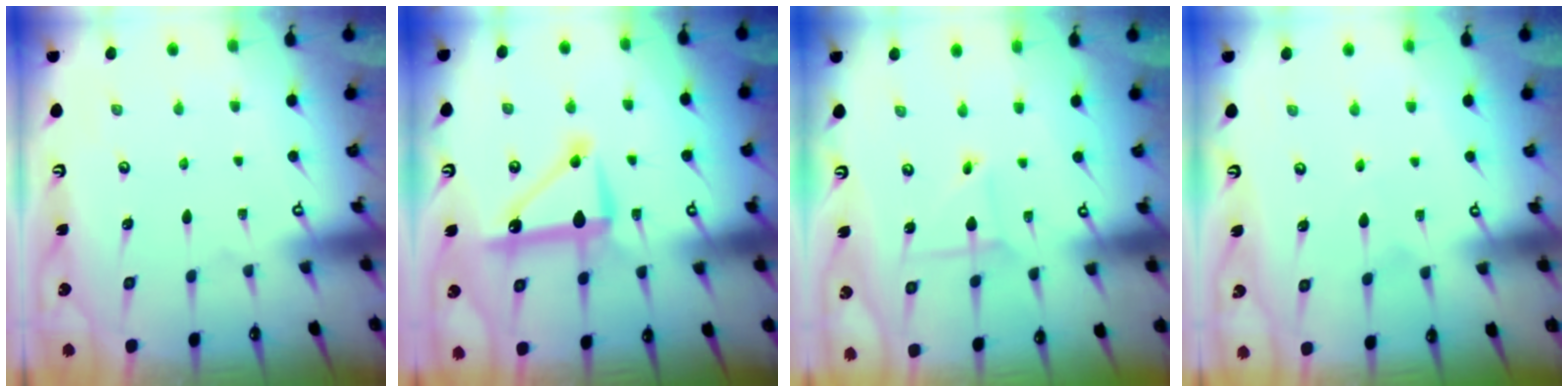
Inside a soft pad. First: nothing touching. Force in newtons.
{"total": 11.4, "press": 11.4, "slide": 0.8}
{"total": 2.2, "press": 2.2, "slide": 0.0}
{"total": 3.1, "press": 3.1, "slide": 0.4}